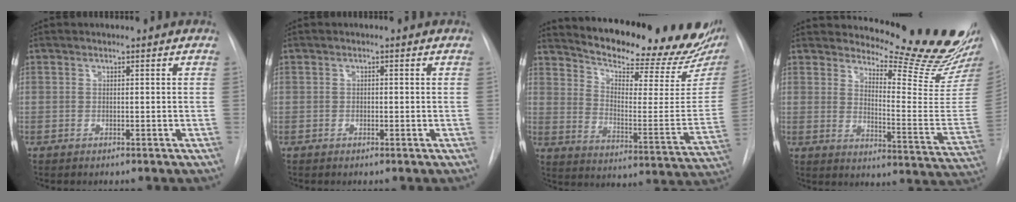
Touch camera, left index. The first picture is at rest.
{"total": 0.8, "force": [-0.5, 0.5, 0.4], "torque": [-0.002, -0.002, -0.013]}
{"total": 24.7, "force": [21.8, 4.6, 10.6], "torque": [-0.162, -0.088, 0.278]}
{"total": 19.7, "force": [18.5, 0.7, 6.5], "torque": [-0.092, -0.146, 0.219]}